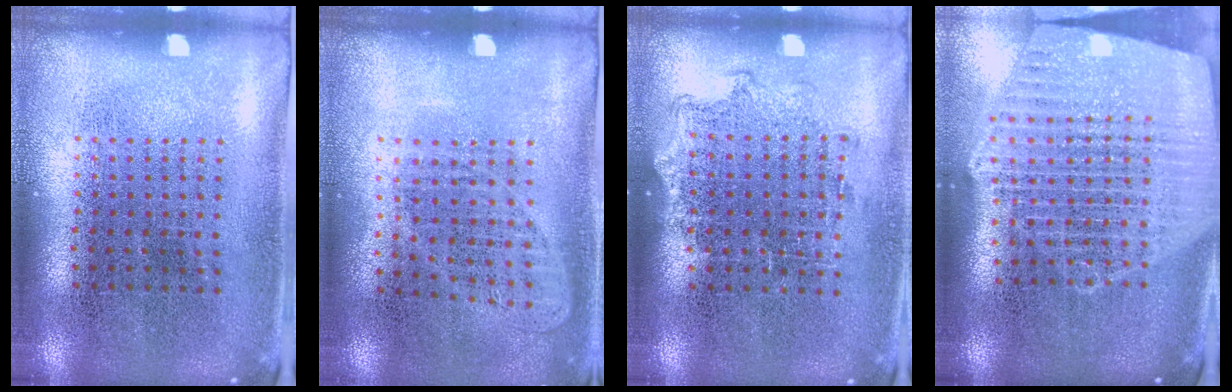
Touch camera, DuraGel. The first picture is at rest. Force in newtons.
{"total": 0.9, "press": 0.9, "slide": 0.3}
{"total": 1.1, "press": 1.0, "slide": 0.4}
{"total": 2.4, "press": 2.1, "slide": 1.2}